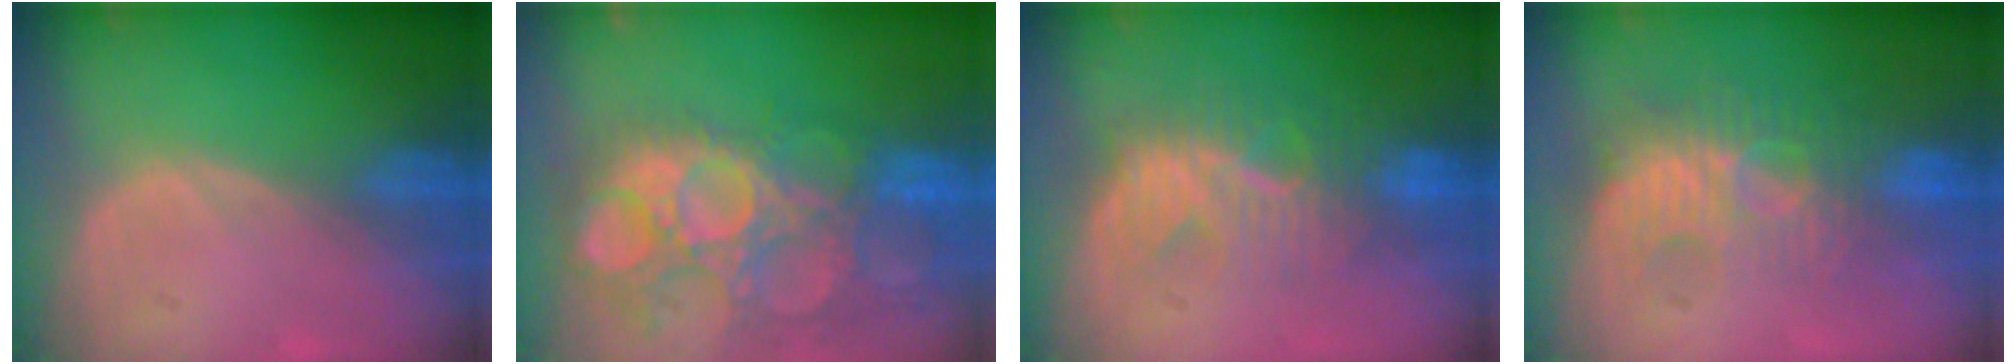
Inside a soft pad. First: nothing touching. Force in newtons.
{"total": 15.0, "press": 12.6, "slide": 8.2}
{"total": 9.0, "press": 8.3, "slide": 3.4}
{"total": 8.9, "press": 8.5, "slide": 2.6}